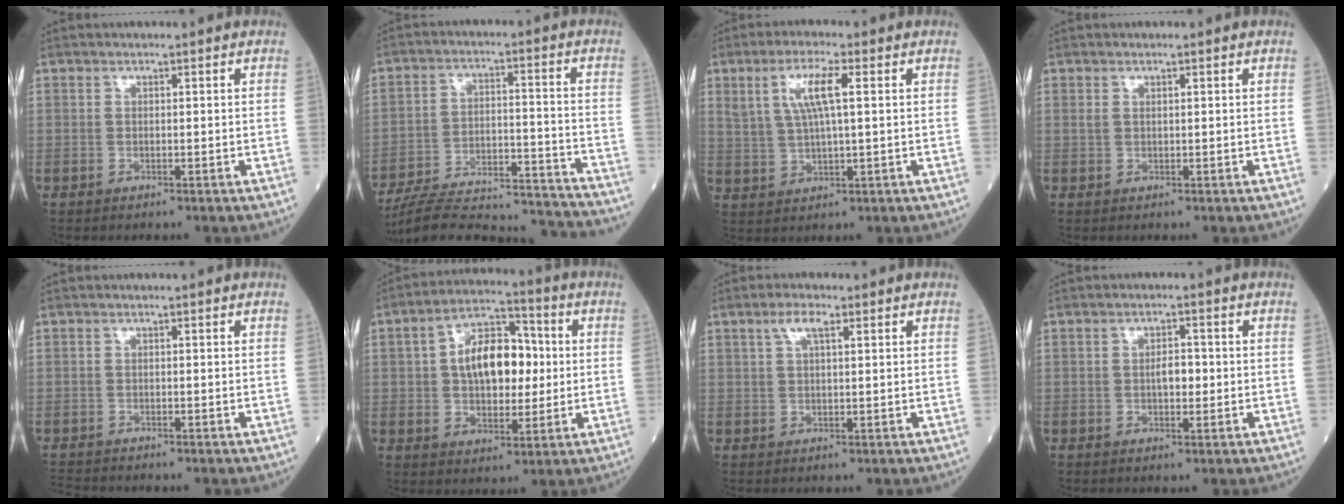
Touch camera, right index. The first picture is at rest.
{"total": 22.5, "force": [-21.5, 1.9, 6.3], "torque": [-0.094, 0.004, -0.306]}
{"total": 6.7, "force": [2.3, 1.0, 6.2], "torque": [-0.130, 0.011, 0.050]}
{"total": 0.7, "force": [0.4, 0.3, 0.5], "torque": [-0.015, 0.011, 0.011]}
{"total": 2.2, "force": [-2.1, -0.5, 0.1], "torque": [-0.006, -0.011, -0.038]}
{"total": 11.8, "force": [1.3, 6.2, 9.9], "torque": [-0.176, 0.026, 0.025]}
{"total": 3.1, "force": [1.7, 0.7, 2.6], "torque": [-0.056, 0.011, 0.034]}
{"total": 2.7, "force": [-0.1, 1.1, 2.5], "torque": [-0.042, 0.004, 0.001]}